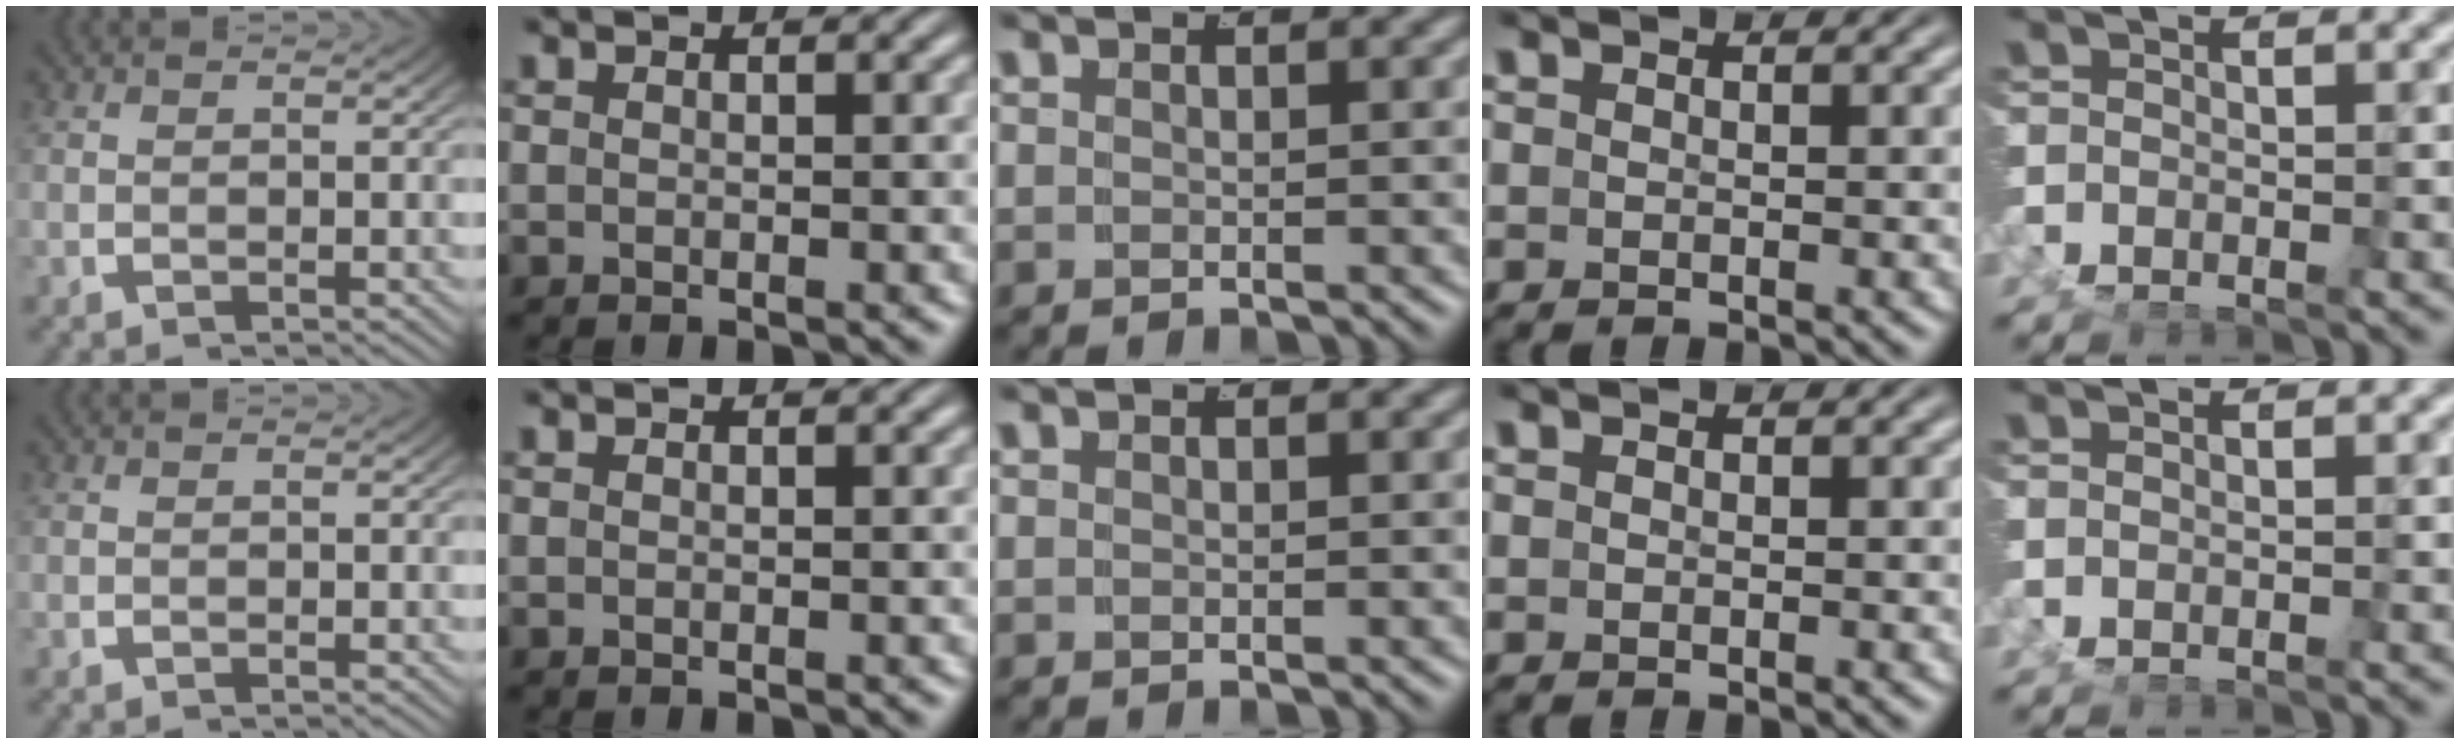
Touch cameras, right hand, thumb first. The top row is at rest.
{"little": {"total": 1.2, "force": [0.4, -1.1, -0.4], "torque": [0.008, 0.001, 0.007]}}